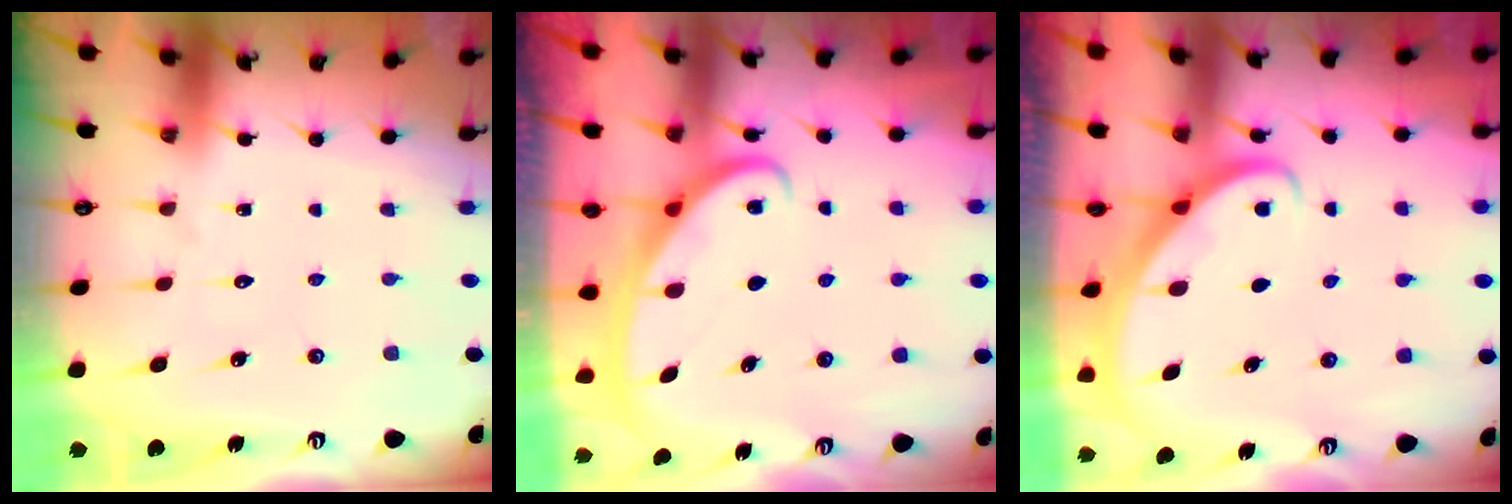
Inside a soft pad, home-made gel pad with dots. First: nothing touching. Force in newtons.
{"total": 2.4, "press": 2.4, "slide": 0.4}
{"total": 2.7, "press": 2.7, "slide": 0.2}